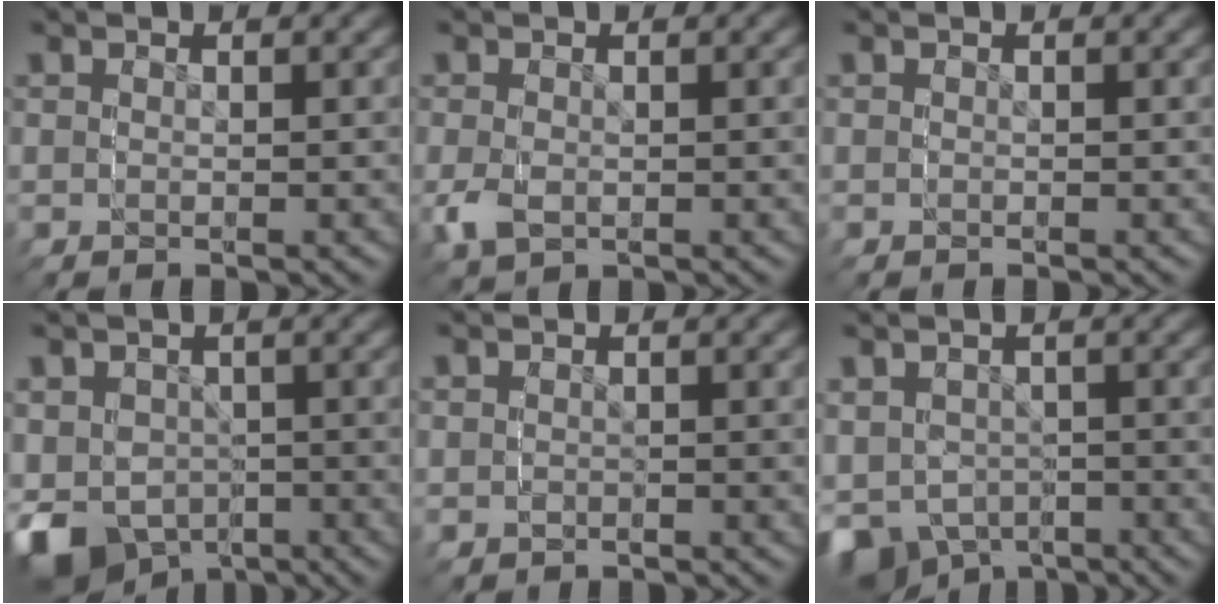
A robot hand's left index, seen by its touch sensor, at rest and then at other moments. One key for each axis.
{"total": 2.1, "fx": -0.6, "fy": 1.8, "fz": 1.0, "tx": -0.029, "ty": -0.009, "tz": -0.002}
{"total": 0.0}
{"total": 10.0, "fx": -3.8, "fy": 8.7, "fz": 3.1, "tx": -0.097, "ty": -0.070, "tz": -0.037}
{"total": 1.4, "fx": -0.1, "fy": 1.1, "fz": 0.8, "tx": -0.021, "ty": -0.010, "tz": 0.004}
{"total": 7.5, "fx": -2.4, "fy": 6.9, "fz": 1.7, "tx": -0.068, "ty": -0.055, "tz": -0.022}